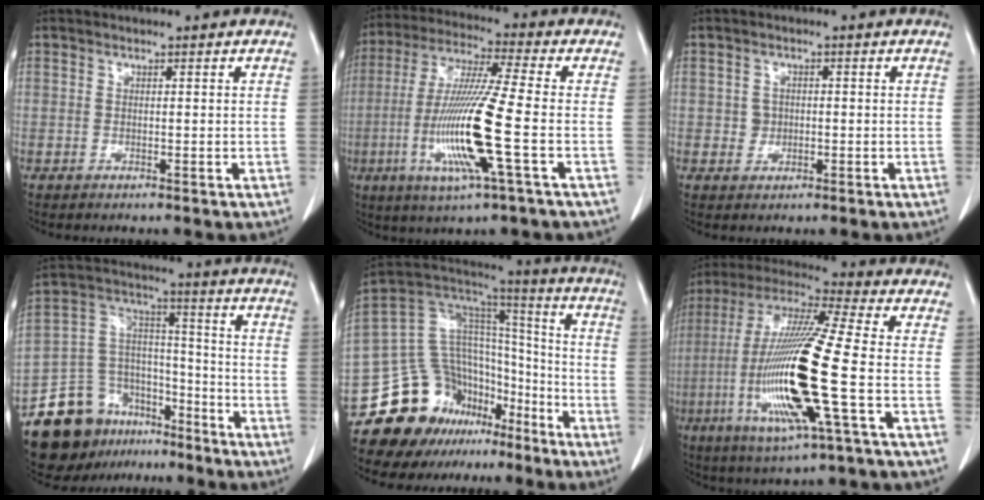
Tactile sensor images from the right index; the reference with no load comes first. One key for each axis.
{"total": 15.1, "fx": -3.7, "fy": -0.3, "fz": 14.7, "tx": -0.306, "ty": -0.016, "tz": -0.079}
{"total": 2.0, "fx": 0.0, "fy": 1.8, "fz": 0.7, "tx": -0.009, "ty": 0.003, "tz": 0.001}
{"total": 16.0, "fx": -11.6, "fy": 9.7, "fz": 5.1, "tx": -0.093, "ty": 0.068, "tz": -0.196}
{"total": 19.3, "fx": -13.4, "fy": 12.1, "fz": 6.7, "tx": -0.116, "ty": 0.092, "tz": -0.220}
{"total": 20.1, "fx": -4.1, "fy": 0.7, "fz": 19.6, "tx": -0.417, "ty": -0.016, "tz": -0.083}